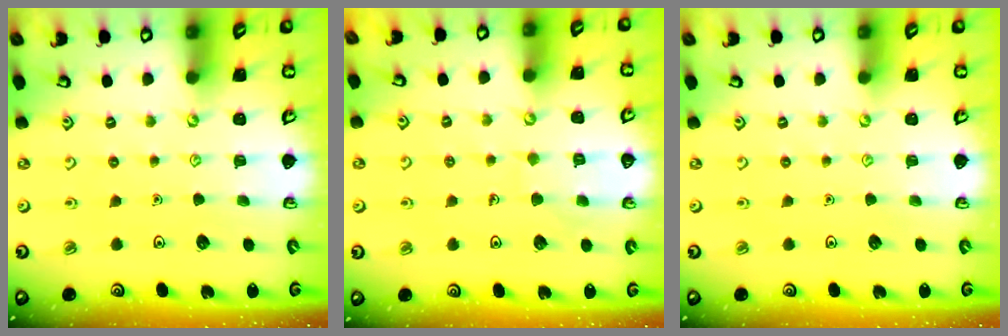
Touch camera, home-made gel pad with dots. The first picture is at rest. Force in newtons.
{"total": 5.9, "press": 5.9, "slide": 0.5}
{"total": 0.0}